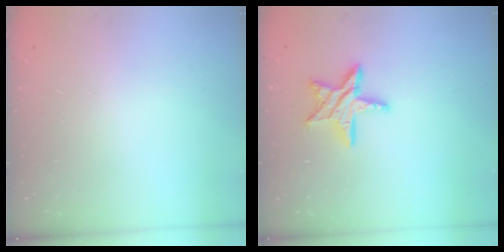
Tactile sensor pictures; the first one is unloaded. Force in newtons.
{"total": 12.0, "press": 12.0, "slide": 0.8}